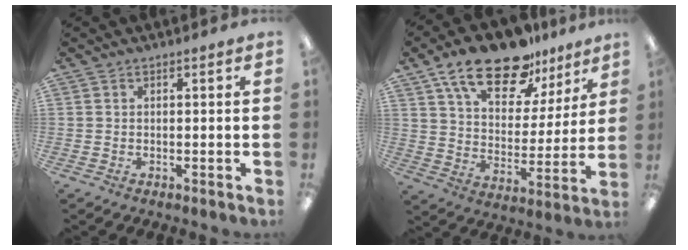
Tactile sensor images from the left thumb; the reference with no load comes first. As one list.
[{"total": 19.1, "force": [13.5, 8.8, 10.2], "torque": [-0.177, -0.073, 0.236]}]